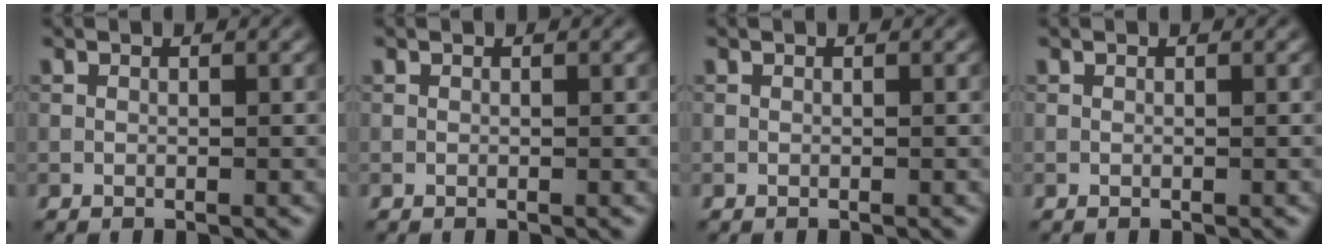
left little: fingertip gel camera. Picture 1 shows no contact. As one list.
[{"total": 0.0}, {"total": 0.0}, {"total": 0.0}]